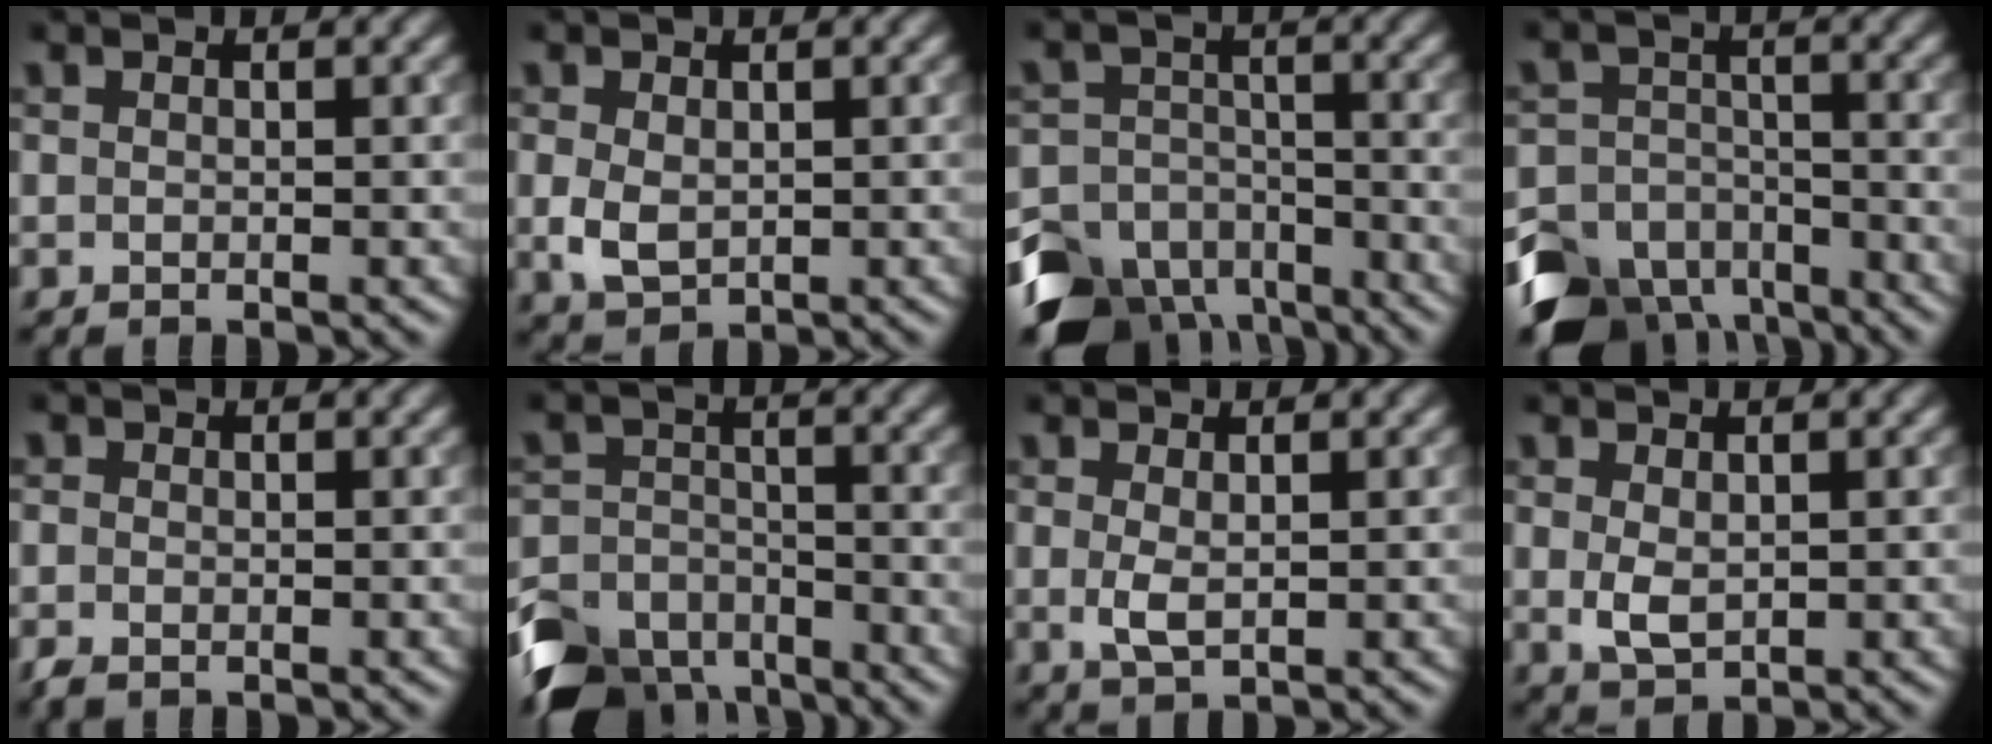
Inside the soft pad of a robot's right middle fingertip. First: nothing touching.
{"total": 2.7, "force": [0.1, 1.9, 1.9], "torque": [-0.043, -0.003, 0.005]}
{"total": 9.7, "force": [-7.4, 5.6, 2.8], "torque": [-0.040, -0.007, -0.120]}
{"total": 8.8, "force": [-6.8, 5.0, 2.4], "torque": [-0.024, -0.005, -0.116]}
{"total": 1.3, "force": [-0.8, 0.9, 0.6], "torque": [-0.015, -0.003, -0.020]}
{"total": 6.9, "force": [-5.4, 3.7, 2.1], "torque": [-0.030, -0.009, -0.109]}
{"total": 1.7, "force": [0.2, 0.7, 1.6], "torque": [-0.034, -0.002, 0.004]}
{"total": 2.3, "force": [0.2, 1.5, 1.8], "torque": [-0.039, -0.003, 0.008]}